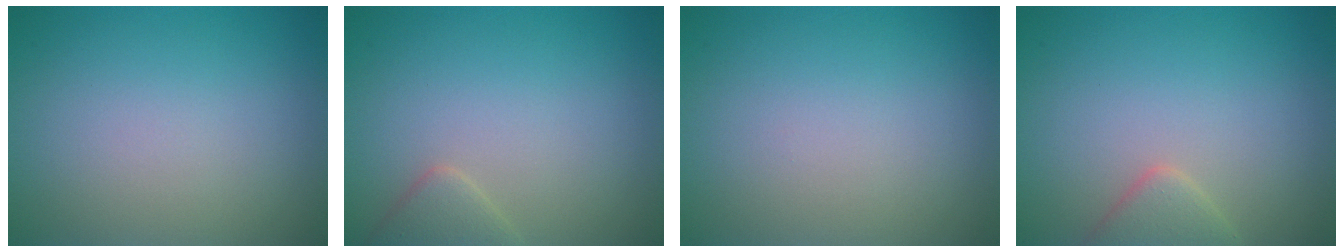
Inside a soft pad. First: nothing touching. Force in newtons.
{"total": 1.8, "press": 1.8, "slide": 0.2}
{"total": 0.0}
{"total": 2.3, "press": 2.3, "slide": 0.1}